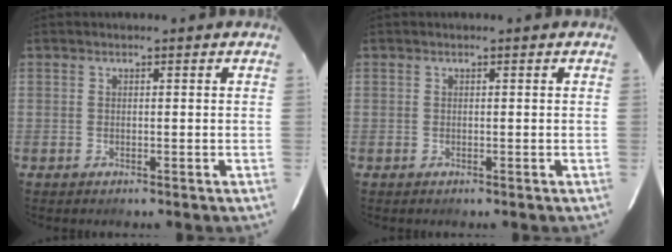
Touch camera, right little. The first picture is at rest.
{"total": 0.0}